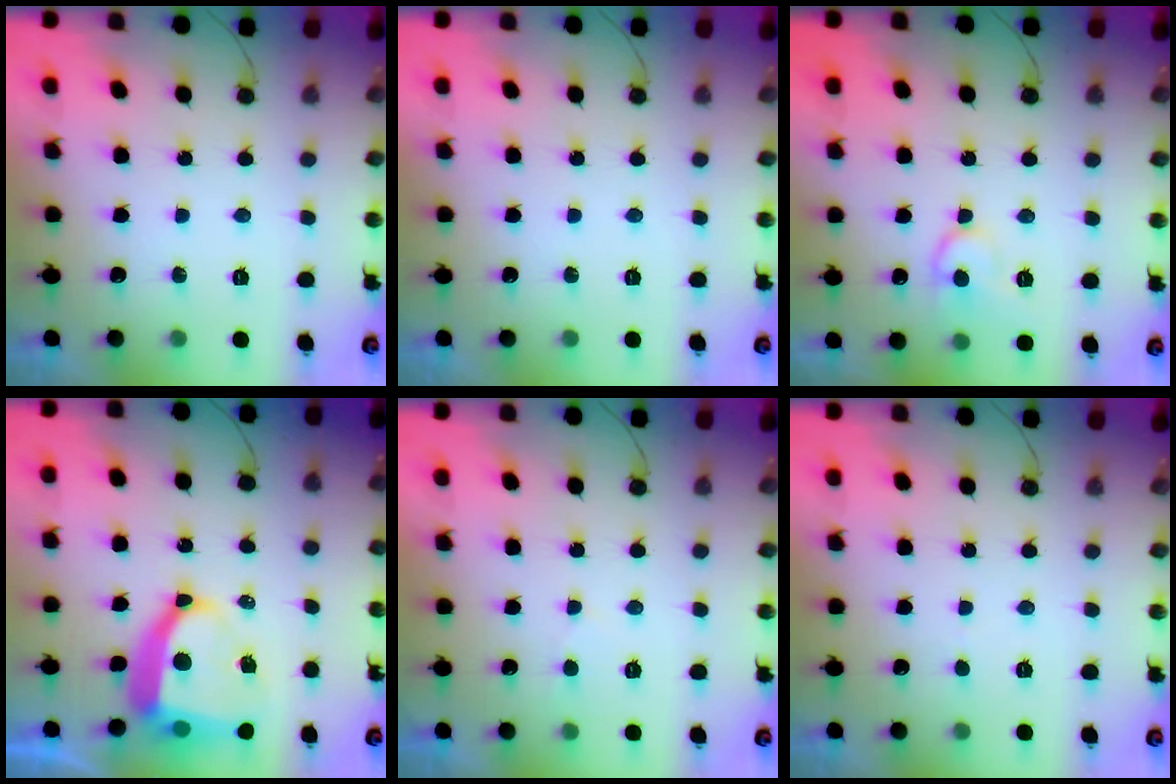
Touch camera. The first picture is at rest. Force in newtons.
{"total": 0.0}
{"total": 9.5, "press": 9.5, "slide": 0.8}
{"total": 11.7, "press": 11.6, "slide": 1.6}
{"total": 2.5, "press": 2.5, "slide": 0.2}
{"total": 0.5, "press": 0.5, "slide": 0.1}